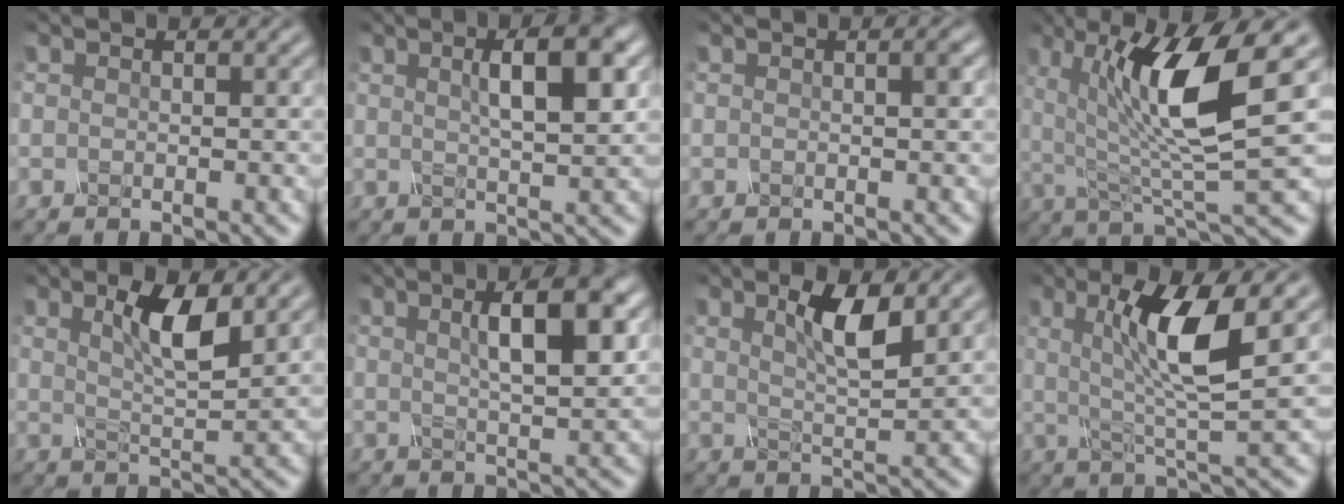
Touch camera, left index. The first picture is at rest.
{"total": 4.8, "force": [1.2, 0.7, 4.6], "torque": [-0.062, 0.013, 0.037]}
{"total": 1.6, "force": [0.3, 0.5, 1.4], "torque": [-0.004, 0.010, -0.004]}
{"total": 8.4, "force": [1.7, 1.4, 8.1], "torque": [-0.151, -0.005, 0.057]}
{"total": 3.3, "force": [1.5, 0.2, 2.9], "torque": [-0.069, -0.004, 0.052]}
{"total": 5.4, "force": [1.5, 0.8, 5.1], "torque": [-0.071, 0.014, 0.044]}
{"total": 3.0, "force": [1.4, 0.1, 2.6], "torque": [-0.063, -0.002, 0.050]}
{"total": 6.0, "force": [1.4, 0.6, 5.8], "torque": [-0.114, -0.001, 0.048]}